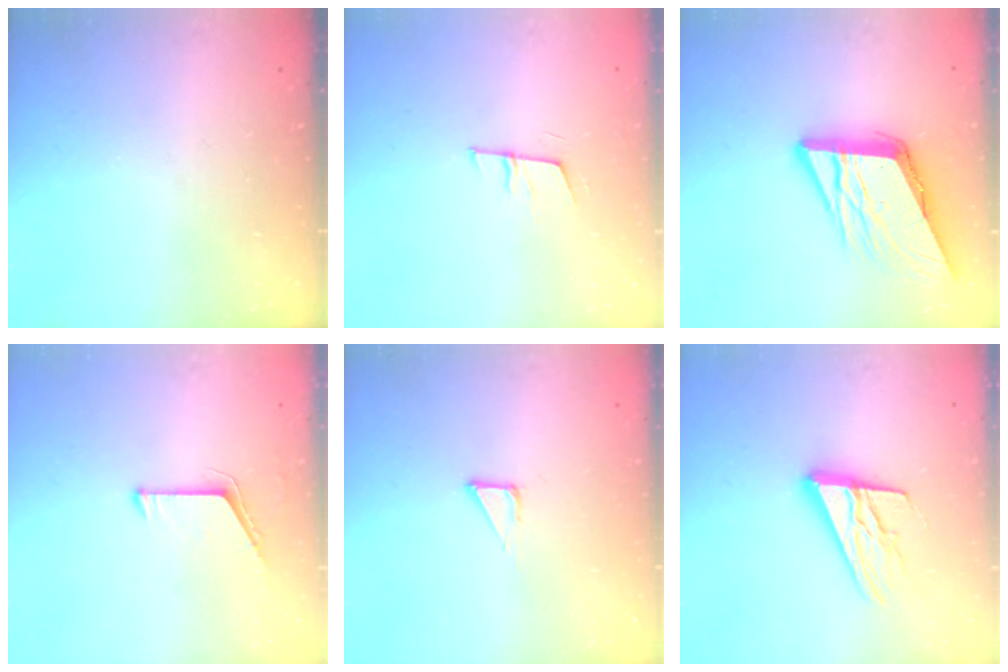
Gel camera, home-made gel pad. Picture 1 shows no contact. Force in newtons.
{"total": 6.2, "press": 5.6, "slide": 2.7}
{"total": 13.7, "press": 13.4, "slide": 2.6}
{"total": 5.7, "press": 5.7, "slide": 0.5}
{"total": 3.5, "press": 3.5, "slide": 0.2}
{"total": 15.9, "press": 15.6, "slide": 2.7}